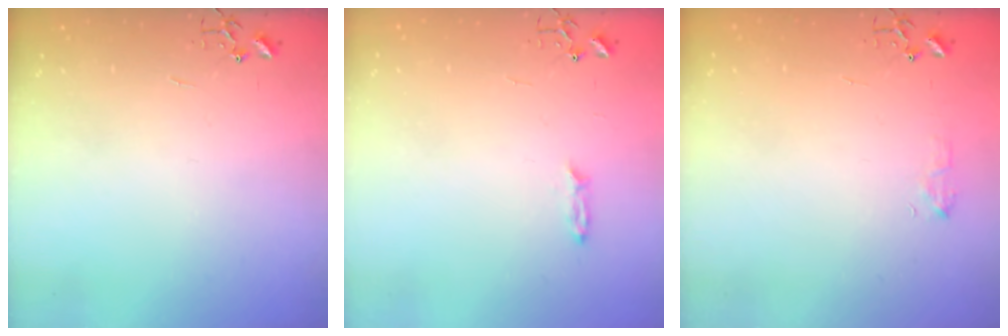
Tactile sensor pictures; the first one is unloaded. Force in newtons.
{"total": 3.2, "press": 3.2, "slide": 0.4}
{"total": 6.0, "press": 6.0, "slide": 0.6}